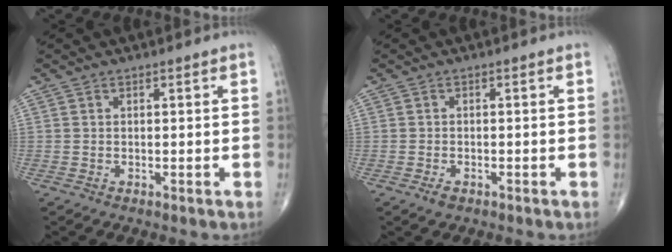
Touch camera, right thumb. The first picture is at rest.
{"total": 1.5, "force": [-0.9, 0.8, 0.9], "torque": [-0.017, 0.002, -0.014]}